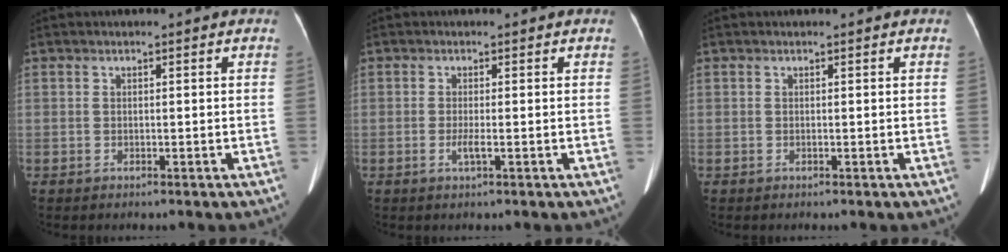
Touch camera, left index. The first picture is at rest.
{"total": 1.5, "force": [-0.6, 0.0, 1.4], "torque": [-0.031, -0.005, -0.010]}
{"total": 0.0}